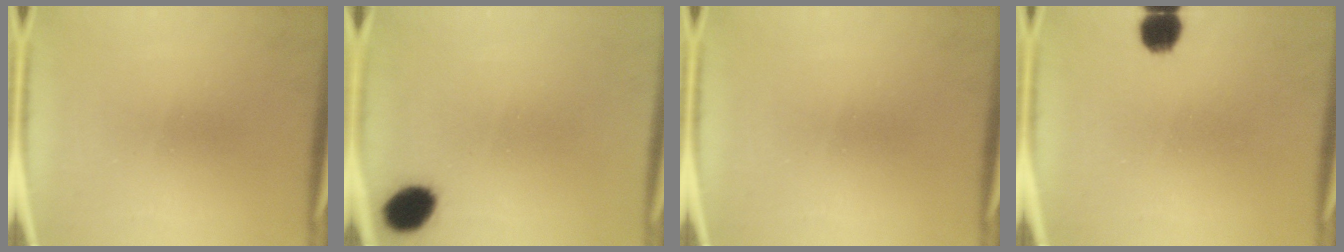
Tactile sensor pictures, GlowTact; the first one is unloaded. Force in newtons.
{"total": 7.0}
{"total": 0.0}
{"total": 5.0}